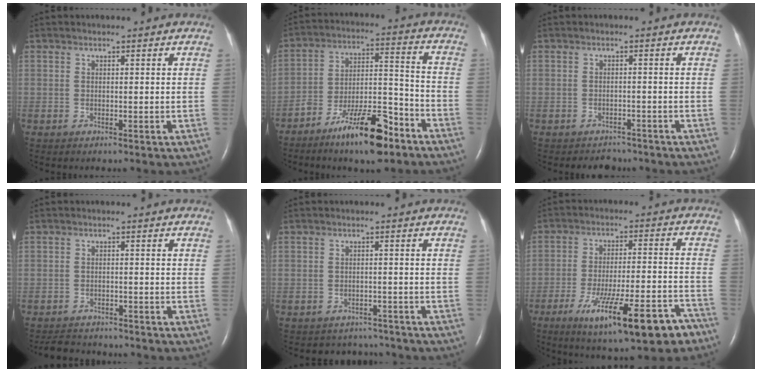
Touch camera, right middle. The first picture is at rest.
{"total": 13.7, "force": [-9.4, 3.3, 9.5], "torque": [-0.161, 0.012, -0.161]}
{"total": 2.7, "force": [-2.3, 1.2, -0.3], "torque": [-0.005, 0.003, -0.034]}
{"total": 4.5, "force": [-4.3, 1.1, 0.5], "torque": [-0.013, -0.009, -0.068]}
{"total": 4.3, "force": [-3.9, 1.8, -0.6], "torque": [0.005, 0.013, -0.049]}
{"total": 16.1, "force": [-9.8, 2.8, 12.4], "torque": [-0.170, -0.010, -0.145]}